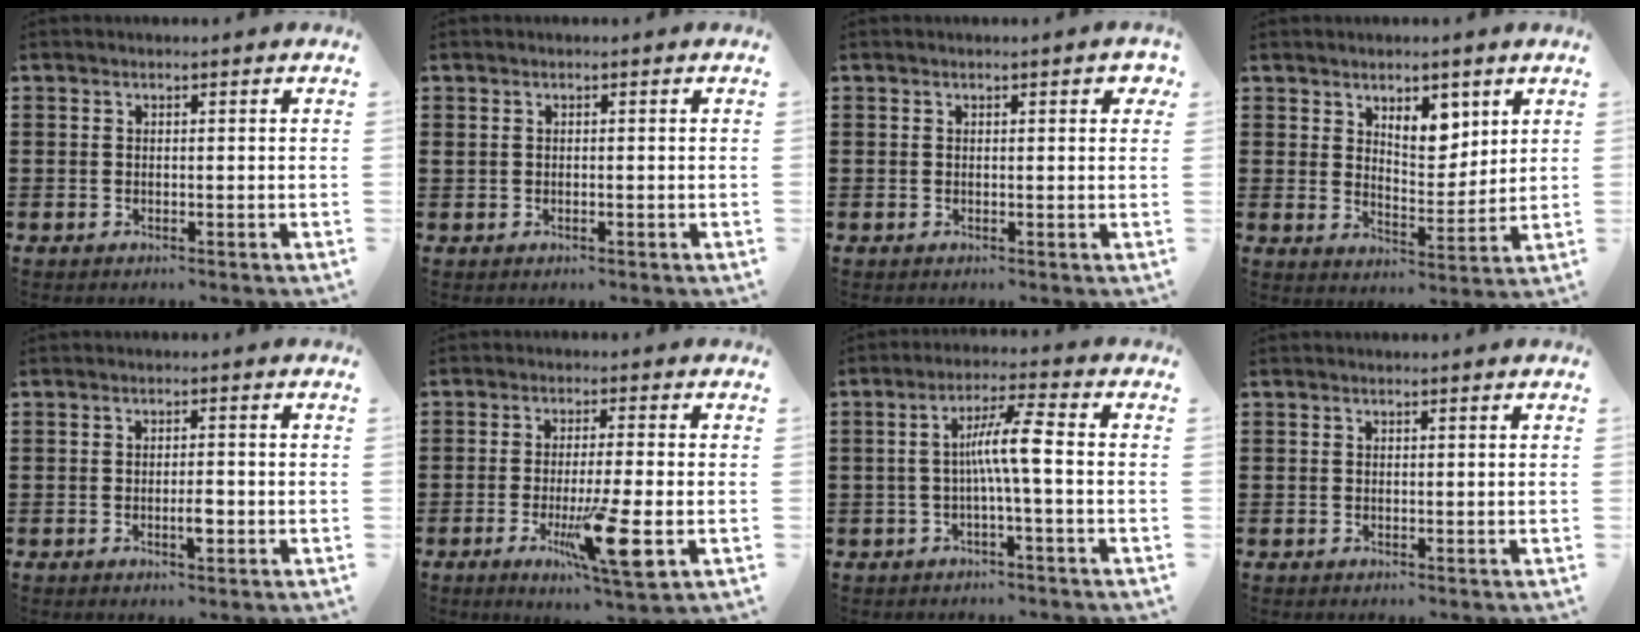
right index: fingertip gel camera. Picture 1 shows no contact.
{"total": 0.5, "force": [0.1, 0.1, 0.5], "torque": [-0.010, -0.001, 0.001]}
{"total": 0.8, "force": [0.3, 0.5, 0.6], "torque": [-0.003, 0.004, 0.003]}
{"total": 5.8, "force": [3.9, 2.9, 3.2], "torque": [-0.049, -0.013, 0.067]}
{"total": 2.7, "force": [-0.8, 0.8, 2.5], "torque": [-0.044, 0.000, -0.014]}
{"total": 10.7, "force": [-3.3, 1.2, 10.1], "torque": [-0.188, -0.017, -0.056]}
{"total": 6.9, "force": [-0.4, 0.6, 6.9], "torque": [-0.128, 0.006, -0.016]}
{"total": 0.0}